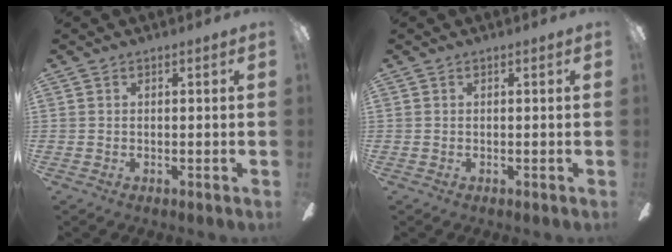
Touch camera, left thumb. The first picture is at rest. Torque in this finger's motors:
{"motor_torque": [-0.01, 0.00, 0.04, -0.03, 0.00]}